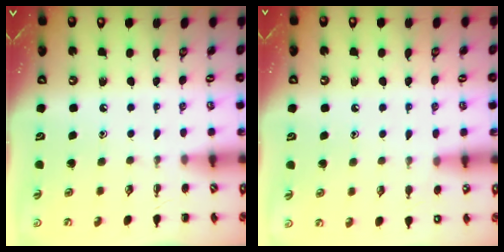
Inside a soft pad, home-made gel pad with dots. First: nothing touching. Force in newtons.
{"total": 7.4, "press": 7.0, "slide": 2.2}